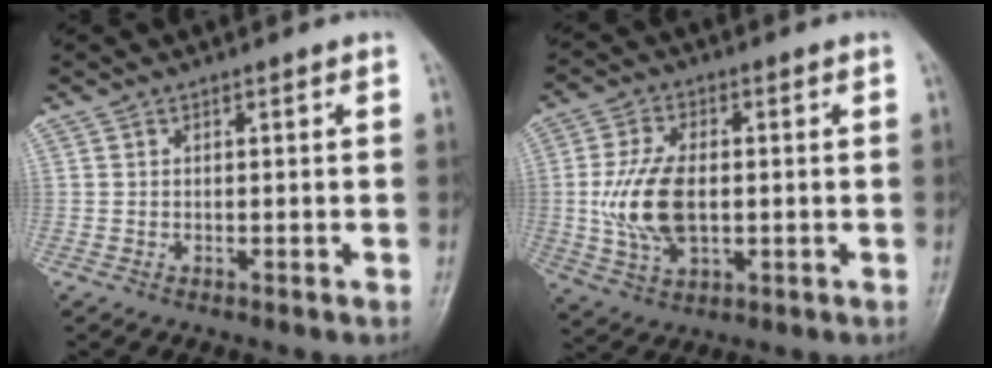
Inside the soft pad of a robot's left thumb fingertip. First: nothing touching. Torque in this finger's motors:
{"motor_torque": [2.21, 2.24, 1.72, -0.52, 0.46]}